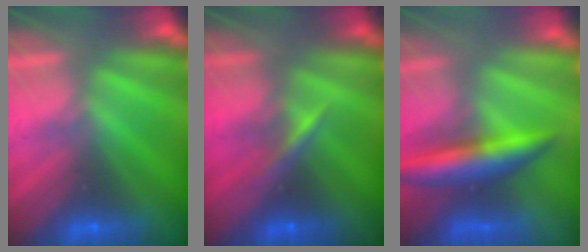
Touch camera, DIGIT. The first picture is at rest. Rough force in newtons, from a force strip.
{"total": 2.9}
{"total": 7.3}